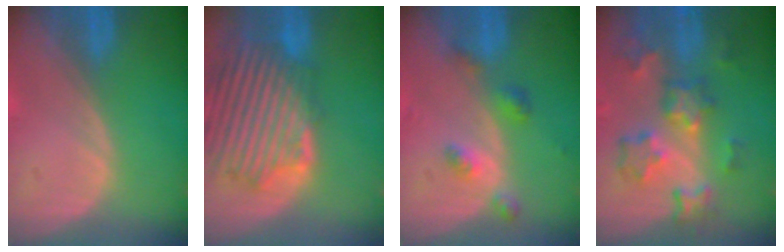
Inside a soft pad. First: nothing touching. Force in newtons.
{"total": 12.9, "press": 11.5, "slide": 6.0}
{"total": 4.2, "press": 3.9, "slide": 1.6}
{"total": 9.2, "press": 8.1, "slide": 4.4}